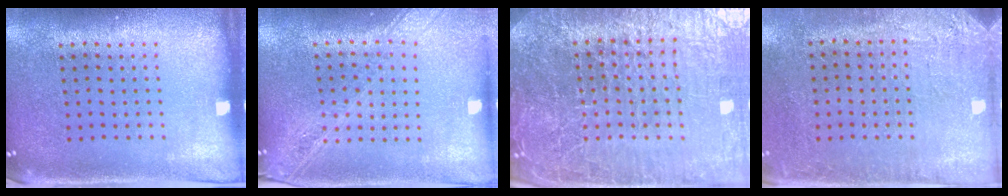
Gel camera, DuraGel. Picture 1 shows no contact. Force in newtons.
{"total": 2.0, "press": 1.8, "slide": 1.0}
{"total": 7.2, "press": 6.3, "slide": 3.6}
{"total": 2.7, "press": 2.4, "slide": 1.2}